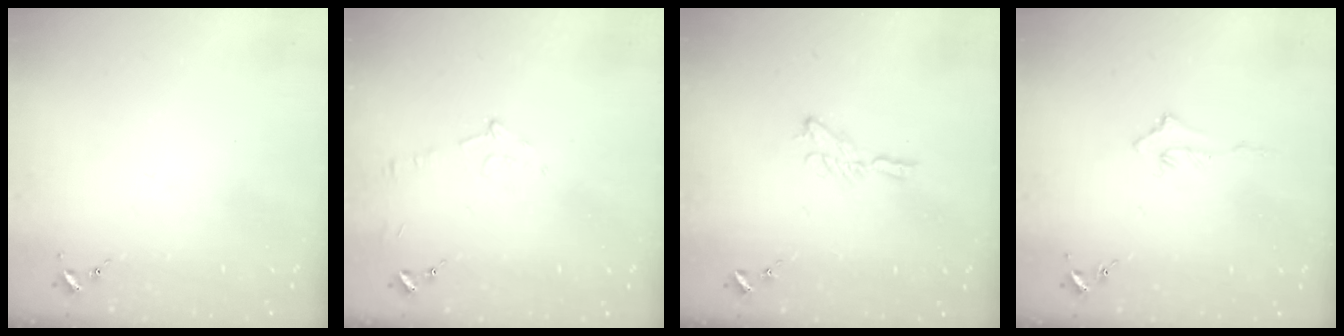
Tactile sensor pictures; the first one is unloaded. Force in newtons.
{"total": 5.4, "press": 5.4, "slide": 0.7}
{"total": 6.5, "press": 6.5, "slide": 0.3}
{"total": 3.2, "press": 3.2, "slide": 0.4}